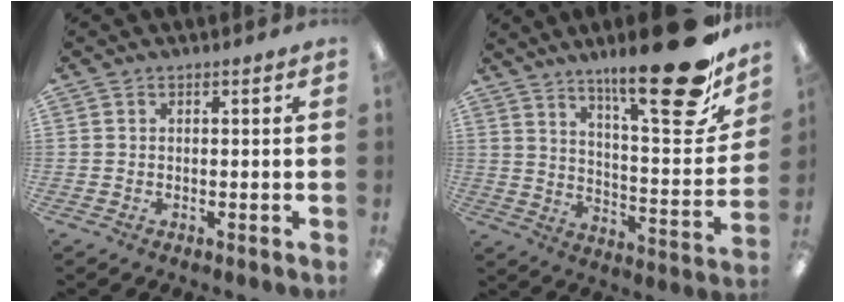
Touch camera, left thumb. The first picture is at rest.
{"total": 23.6, "force": [16.5, 6.0, 15.8], "torque": [-0.221, -0.119, 0.260]}